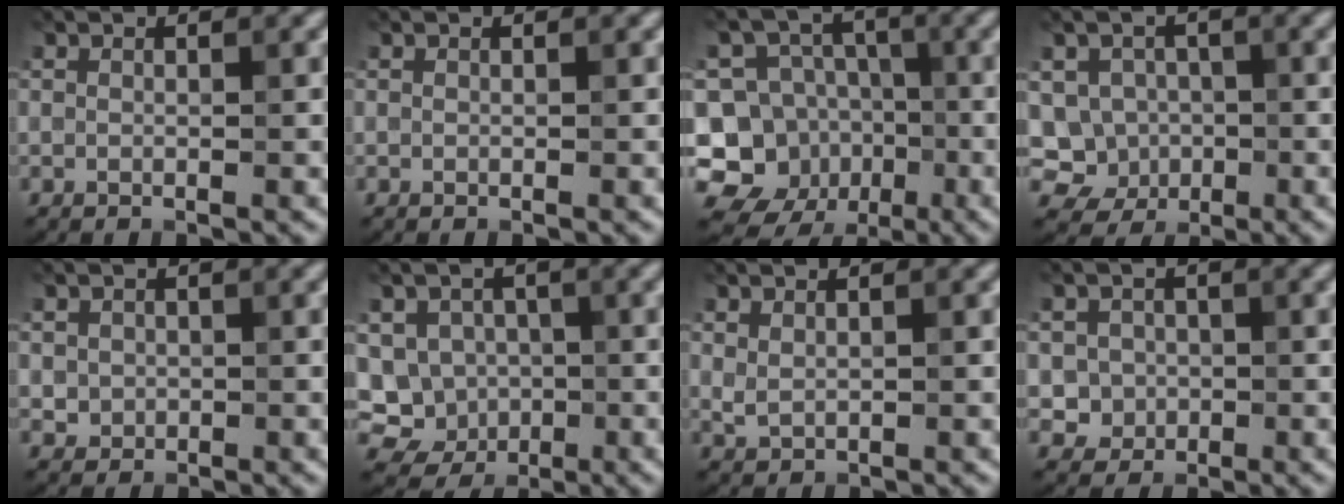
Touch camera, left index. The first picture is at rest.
{"total": 0.0}
{"total": 10.9, "force": [-3.9, 9.9, 2.8], "torque": [-0.051, 0.005, -0.077]}
{"total": 4.8, "force": [-0.9, 4.6, 1.3], "torque": [-0.007, 0.008, -0.035]}
{"total": 1.3, "force": [0.1, 1.2, 0.3], "torque": [0.002, -0.006, 0.003]}
{"total": 7.4, "force": [-1.2, 6.9, 2.3], "torque": [-0.028, 0.012, -0.043]}
{"total": 0.9, "force": [0.6, 0.4, 0.5], "torque": [-0.014, -0.004, 0.018]}
{"total": 2.4, "force": [-0.3, 2.3, 0.4], "torque": [0.010, -0.003, -0.009]}